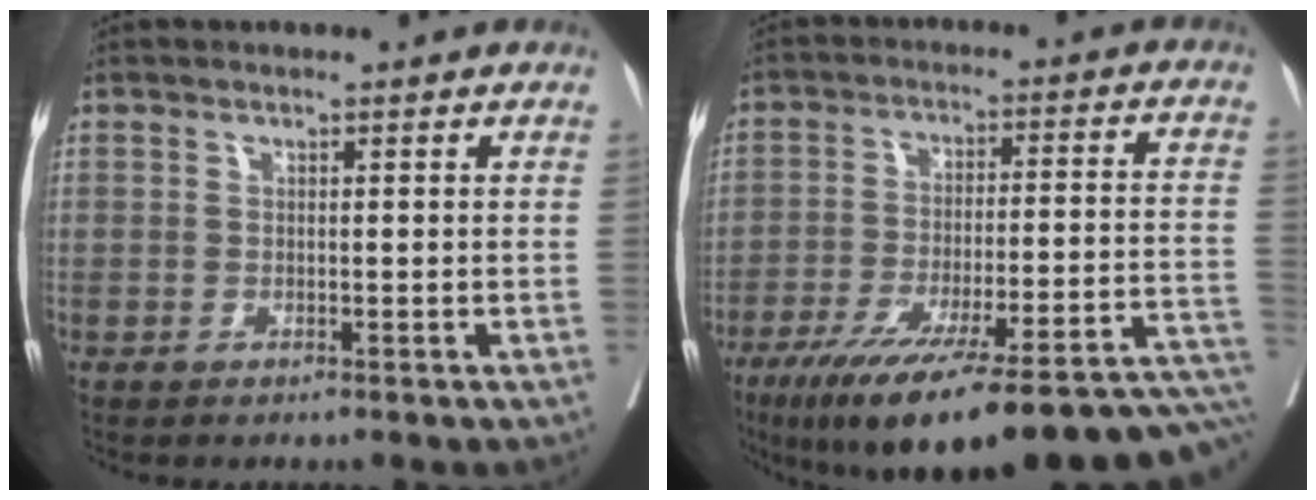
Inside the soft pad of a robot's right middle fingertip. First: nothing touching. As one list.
[{"total": 27.8, "force": [-19.7, 4.1, 19.1], "torque": [-0.205, -0.009, -0.280]}]